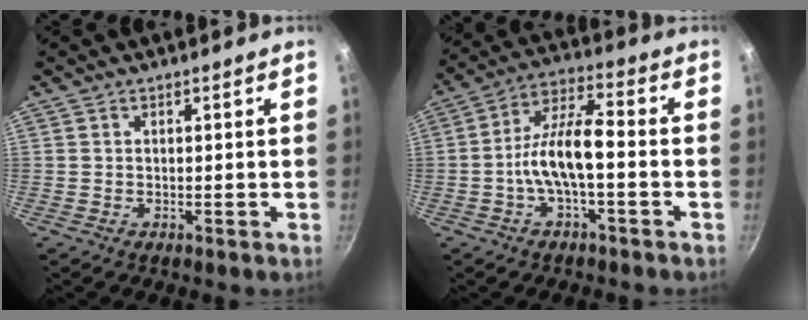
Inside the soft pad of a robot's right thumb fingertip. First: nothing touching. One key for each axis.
{"total": 10.1, "fx": -2.4, "fy": 3.5, "fz": 9.1, "tx": -0.169, "ty": 0.042, "tz": -0.054}